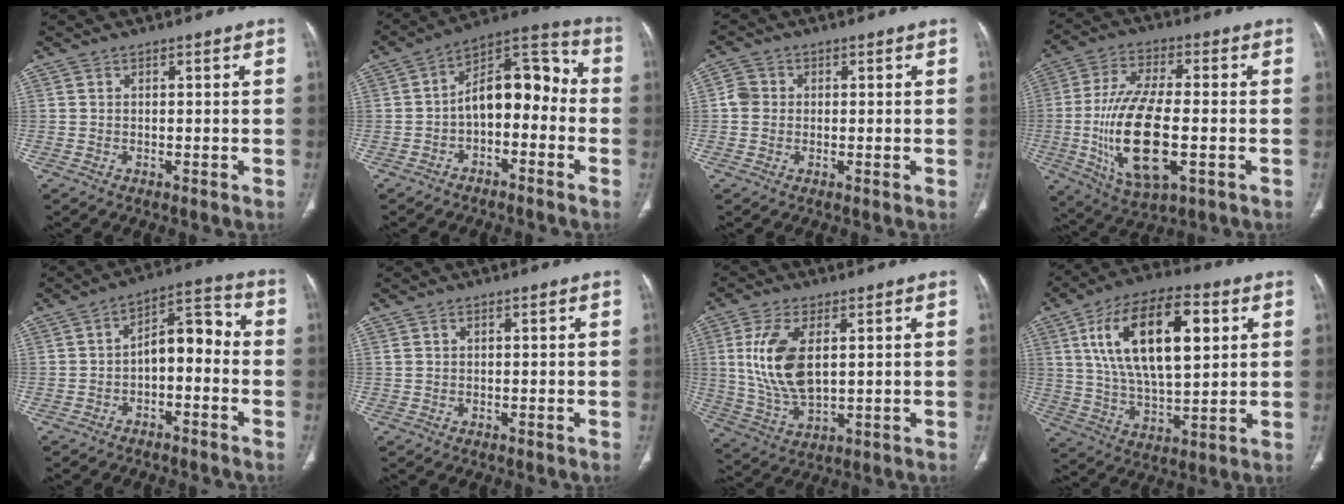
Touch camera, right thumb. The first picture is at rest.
{"total": 12.8, "force": [-2.2, 7.5, 10.1], "torque": [-0.124, 0.061, -0.045]}
{"total": 3.1, "force": [0.0, 2.8, 1.3], "torque": [-0.016, 0.007, -0.005]}
{"total": 18.0, "force": [-3.3, 7.2, 16.2], "torque": [-0.325, 0.001, -0.051]}
{"total": 8.6, "force": [-2.1, 4.7, 6.9], "torque": [-0.084, 0.050, -0.040]}
{"total": 0.8, "force": [0.4, 0.5, 0.5], "torque": [-0.014, 0.010, 0.012]}
{"total": 12.6, "force": [2.5, 6.3, 10.6], "torque": [-0.223, -0.013, 0.059]}
{"total": 21.6, "force": [6.5, 9.8, 18.0], "torque": [-0.302, -0.005, 0.112]}